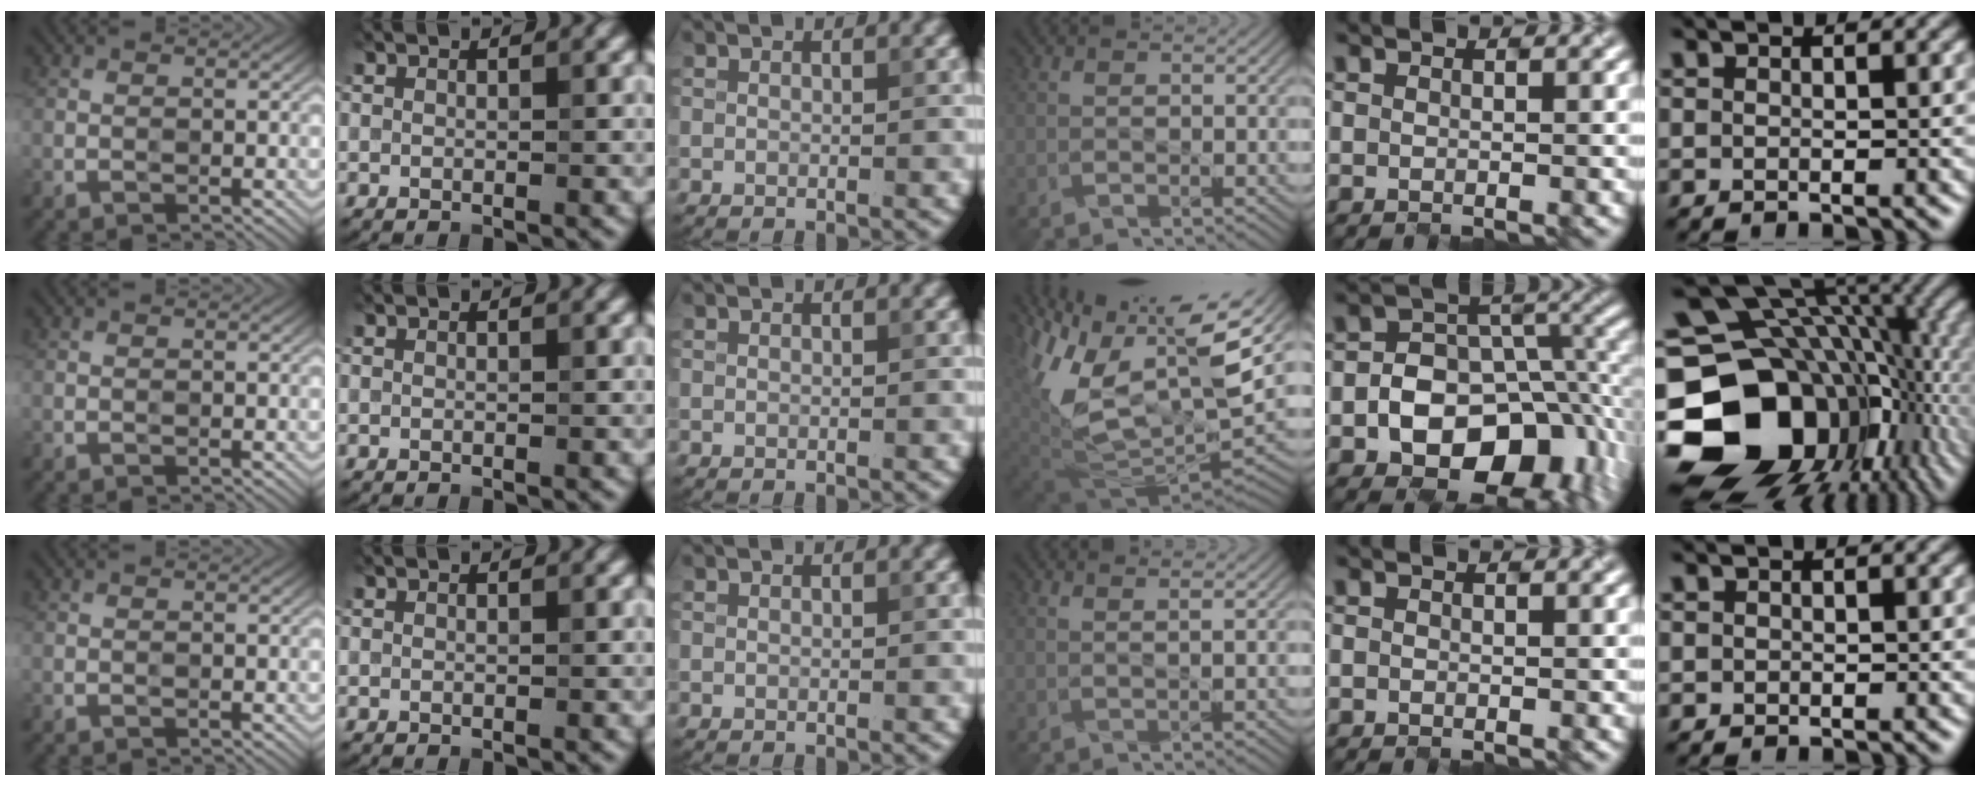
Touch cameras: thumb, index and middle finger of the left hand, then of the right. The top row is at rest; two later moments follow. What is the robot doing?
{"motion": "close", "object": "sandwich press"}